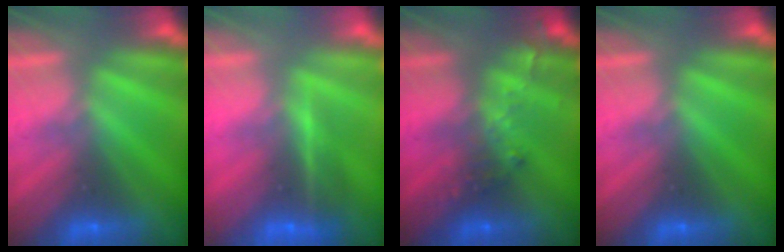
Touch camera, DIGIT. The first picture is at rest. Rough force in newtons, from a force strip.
{"total": 1.7}
{"total": 2.8}
{"total": 0.0}